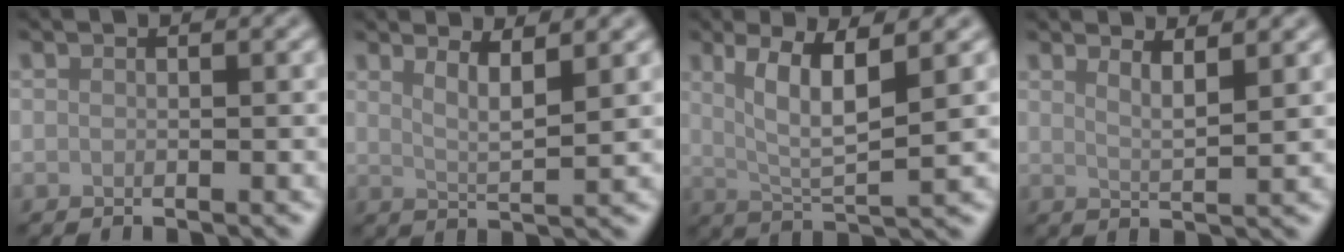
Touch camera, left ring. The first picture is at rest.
{"total": 3.0, "force": [1.8, 0.7, 2.3], "torque": [-0.030, -0.007, 0.032]}
{"total": 5.4, "force": [1.8, 1.2, 5.0], "torque": [-0.094, -0.006, 0.037]}
{"total": 2.5, "force": [1.7, 0.6, 1.7], "torque": [-0.017, -0.003, 0.026]}